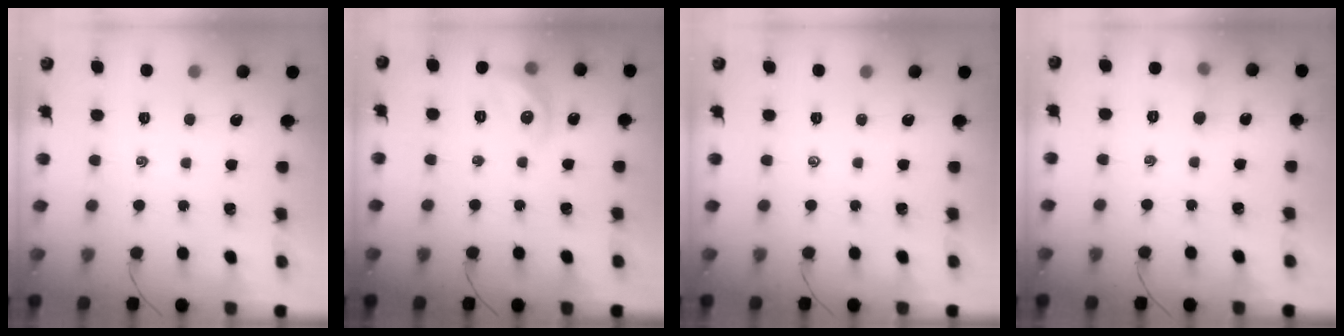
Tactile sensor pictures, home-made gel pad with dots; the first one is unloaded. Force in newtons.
{"total": 9.4, "press": 9.4, "slide": 0.0}
{"total": 0.0}
{"total": 4.7, "press": 4.4, "slide": 1.6}